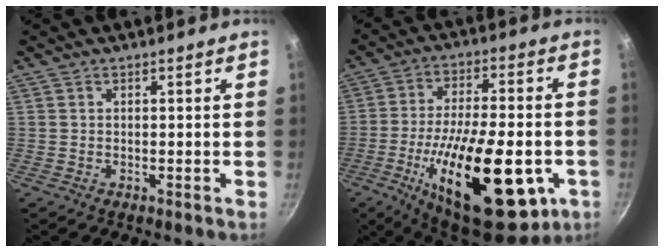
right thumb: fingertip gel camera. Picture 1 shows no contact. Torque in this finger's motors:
{"motor_torque": [2.73, 2.28, 2.38, -0.39, 0.70]}